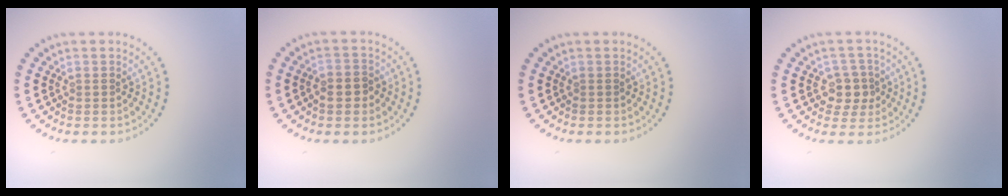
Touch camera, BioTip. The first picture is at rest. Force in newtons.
{"total": 1.7, "press": 1.7, "slide": 0.3}
{"total": 0.0}
{"total": 2.4, "press": 2.2, "slide": 1.1}